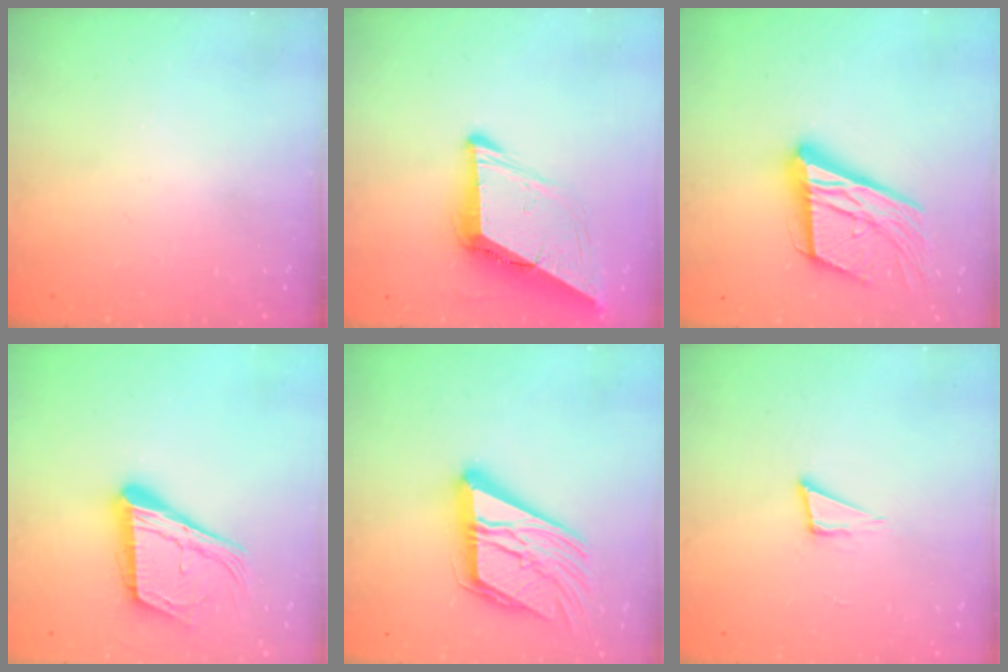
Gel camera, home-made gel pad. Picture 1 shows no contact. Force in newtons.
{"total": 9.5, "press": 9.4, "slide": 1.6}
{"total": 22.7, "press": 22.3, "slide": 4.0}
{"total": 18.8, "press": 18.5, "slide": 3.2}
{"total": 20.2, "press": 20.1, "slide": 2.1}
{"total": 4.3, "press": 3.1, "slide": 3.0}